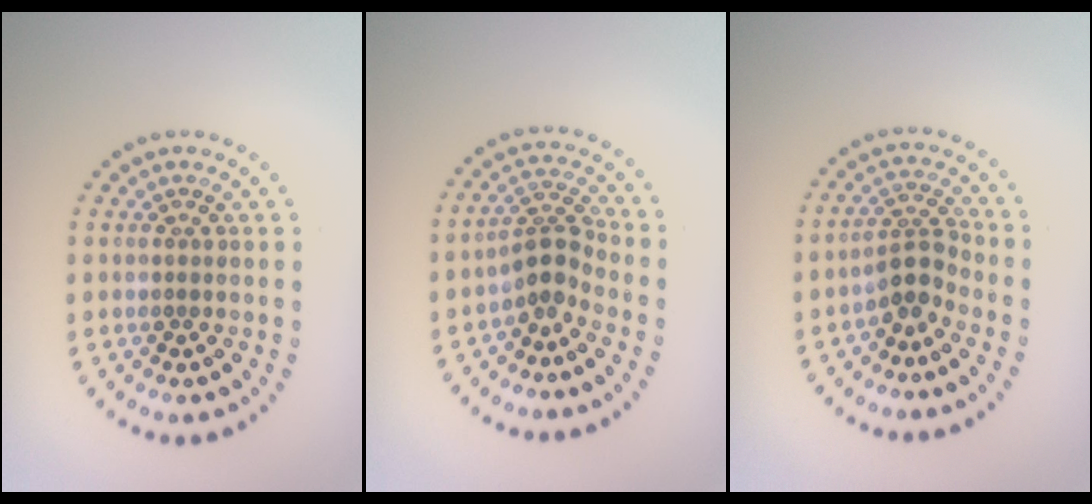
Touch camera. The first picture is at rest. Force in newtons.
{"total": 2.6, "press": 1.8, "slide": 1.9}
{"total": 2.5, "press": 1.9, "slide": 1.7}